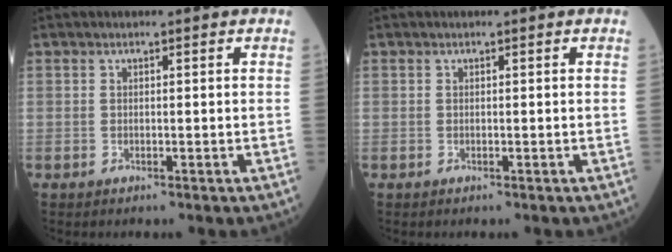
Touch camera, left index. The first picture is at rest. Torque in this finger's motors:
{"motor_torque": [-0.17, 0.21, -0.01, -0.01]}